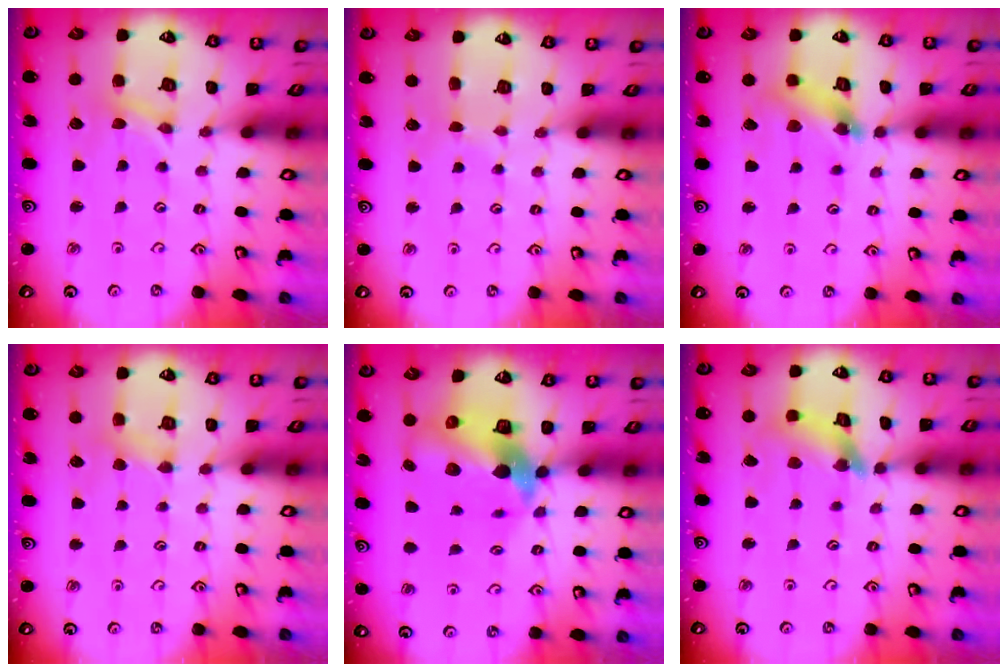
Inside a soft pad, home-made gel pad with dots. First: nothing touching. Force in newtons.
{"total": 1.6, "press": 1.6, "slide": 0.2}
{"total": 9.5, "press": 9.5, "slide": 0.9}
{"total": 4.1, "press": 4.1, "slide": 0.6}
{"total": 10.7, "press": 10.6, "slide": 1.7}
{"total": 10.3, "press": 10.2, "slide": 1.1}